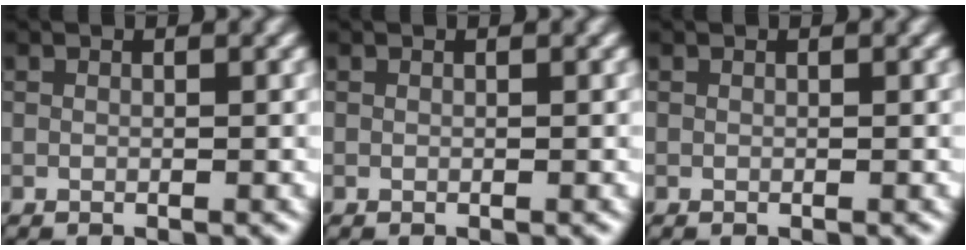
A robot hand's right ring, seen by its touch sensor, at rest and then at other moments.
{"total": 0.0}
{"total": 0.0}